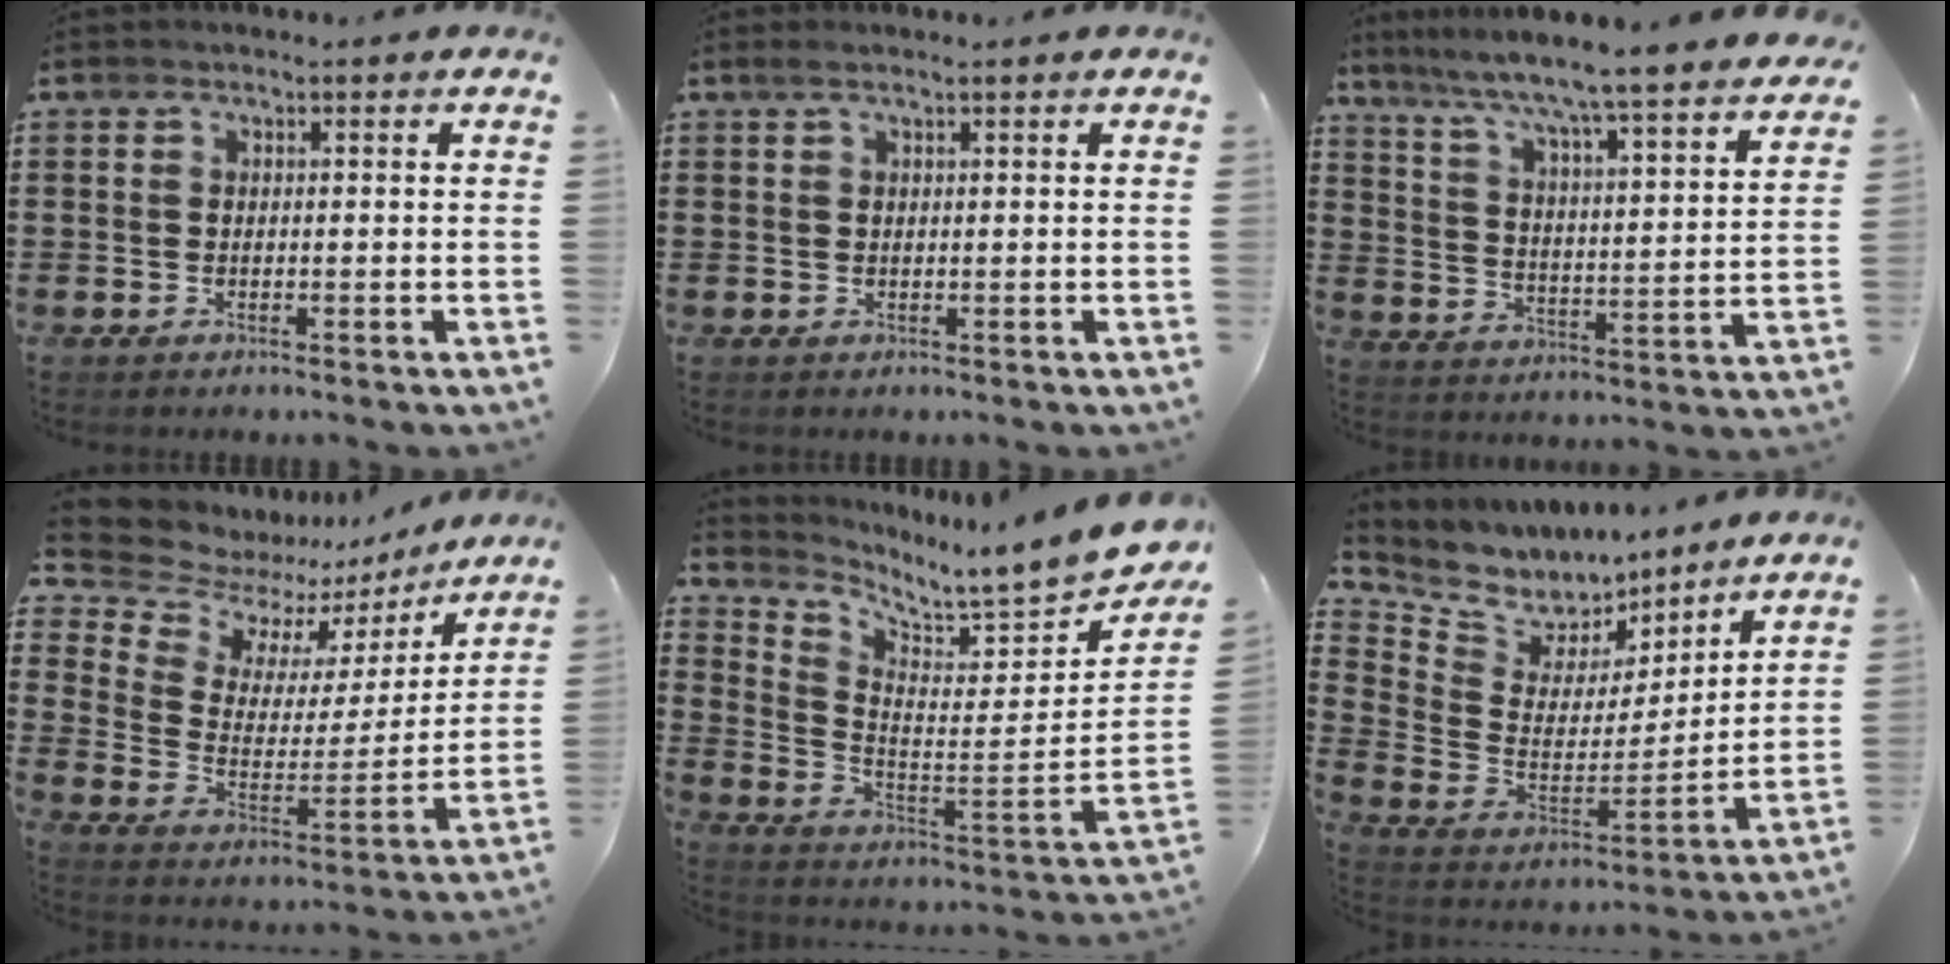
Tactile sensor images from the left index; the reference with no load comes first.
{"total": 0.7, "force": [0.5, 0.0, 0.5], "torque": [-0.011, 0.001, 0.009]}
{"total": 5.6, "force": [5.0, -1.1, 2.2], "torque": [-0.067, -0.055, 0.073]}
{"total": 9.2, "force": [7.8, 4.6, 1.7], "torque": [-0.067, -0.052, 0.137]}
{"total": 6.8, "force": [6.3, 0.4, 2.5], "torque": [-0.068, -0.064, 0.099]}
{"total": 6.7, "force": [5.8, 3.3, 0.2], "torque": [-0.050, -0.044, 0.104]}